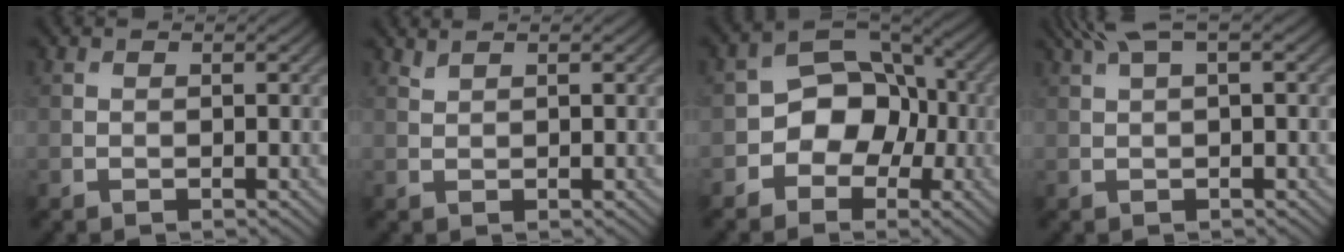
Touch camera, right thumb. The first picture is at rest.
{"total": 0.9, "force": [0.9, 0.0, 0.3], "torque": [-0.008, 0.005, 0.020]}
{"total": 7.2, "force": [-1.9, 5.8, 3.8], "torque": [-0.033, 0.006, -0.056]}
{"total": 4.2, "force": [2.0, 0.8, 3.6], "torque": [-0.074, 0.022, 0.039]}